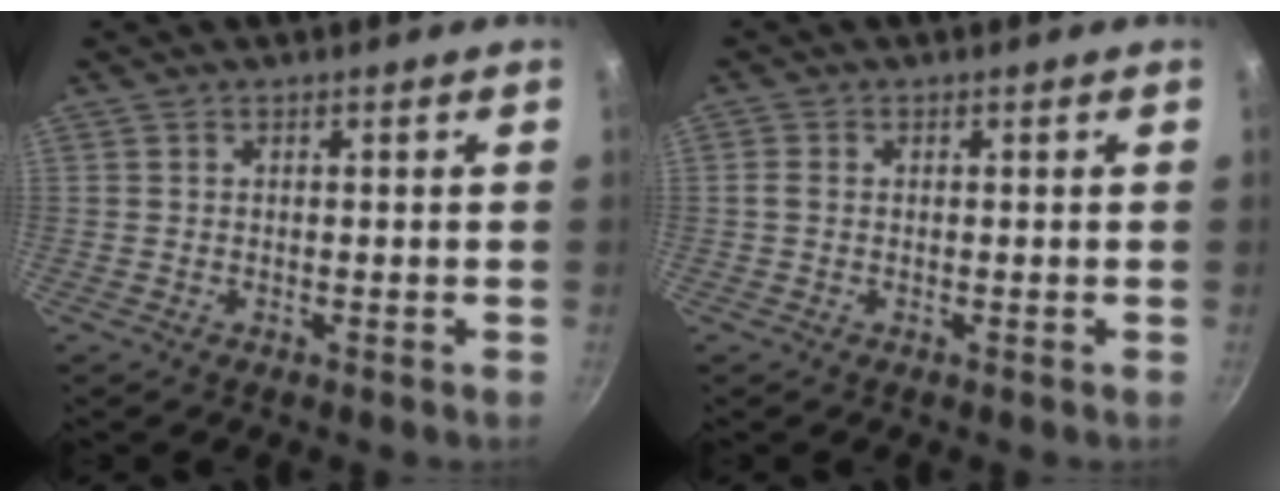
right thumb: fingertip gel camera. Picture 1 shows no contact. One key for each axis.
{"total": 1.3, "fx": 0.0, "fy": 1.0, "fz": 0.9, "tx": -0.020, "ty": 0.004, "tz": -0.003}